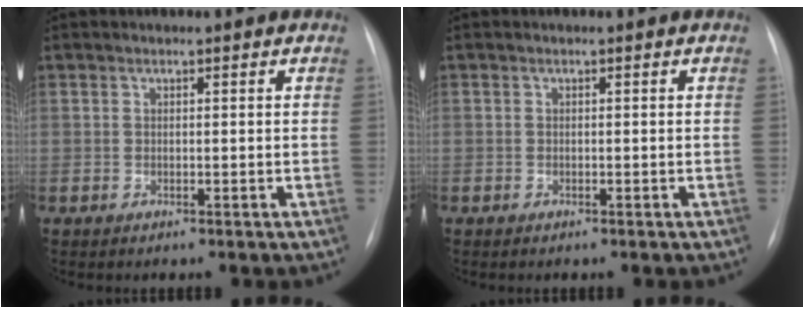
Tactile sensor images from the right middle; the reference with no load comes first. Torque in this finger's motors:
{"motor_torque": [1.08, -1.07, 0.05, -0.08]}